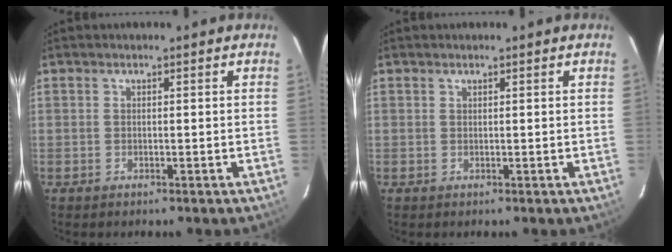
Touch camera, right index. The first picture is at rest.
{"total": 0.0}